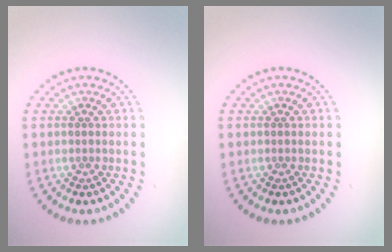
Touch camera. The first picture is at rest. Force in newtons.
{"total": 0.0}